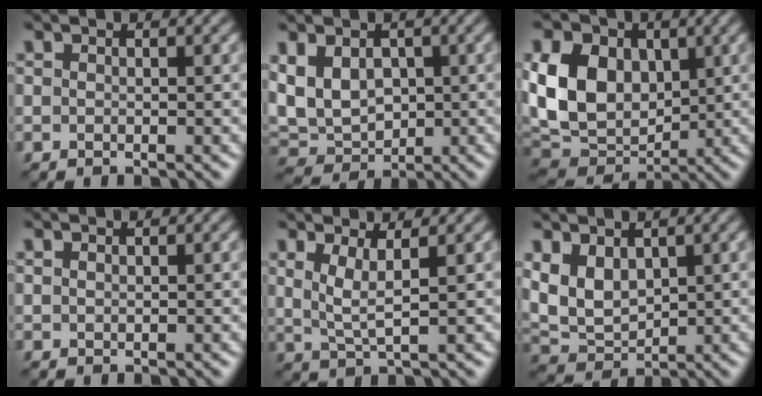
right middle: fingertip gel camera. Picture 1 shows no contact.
{"total": 5.5, "force": [0.8, 4.0, 3.7], "torque": [-0.081, -0.002, 0.014]}
{"total": 10.7, "force": [1.7, 7.8, 7.0], "torque": [-0.154, 0.004, 0.020]}
{"total": 0.6, "force": [0.4, 0.3, 0.2], "torque": [-0.008, 0.001, 0.012]}
{"total": 2.7, "force": [1.1, 0.6, 2.5], "torque": [-0.053, -0.008, 0.026]}
{"total": 4.7, "force": [1.6, 3.0, 3.2], "torque": [-0.074, -0.003, 0.035]}